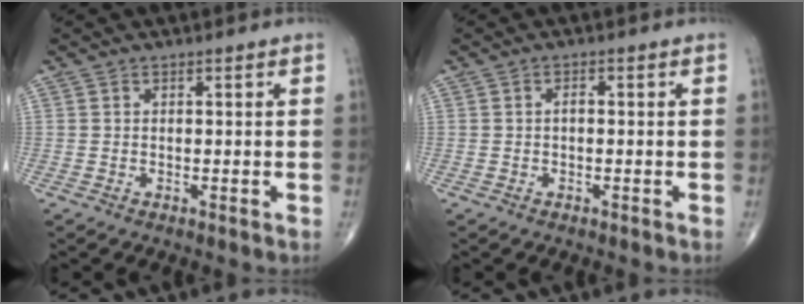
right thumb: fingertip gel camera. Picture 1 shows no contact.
{"total": 1.0, "force": [-0.2, 0.6, 0.9], "torque": [-0.012, 0.002, -0.006]}